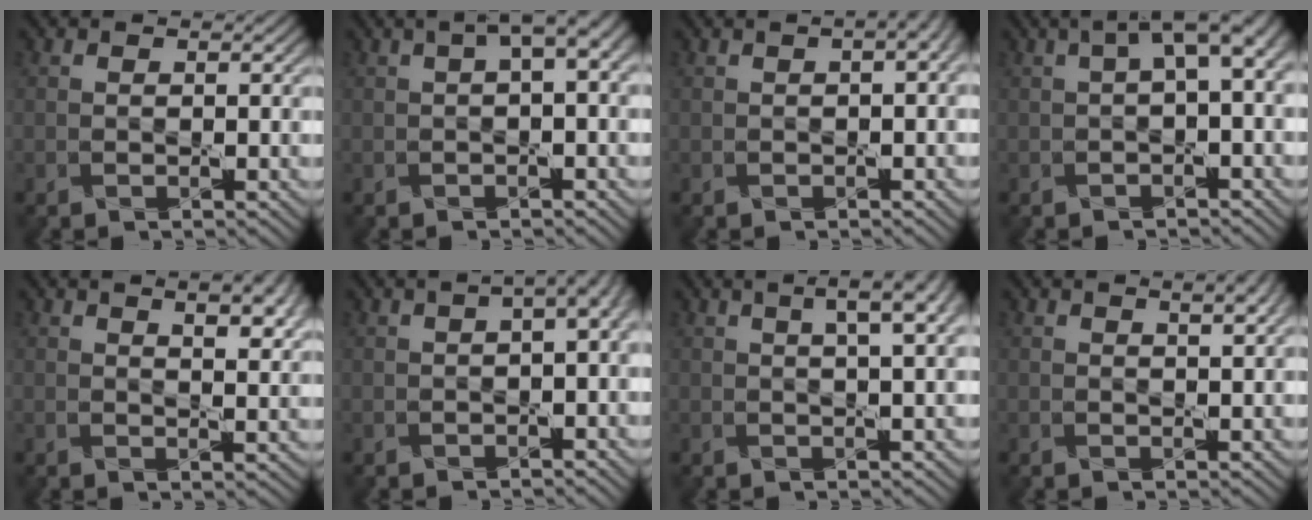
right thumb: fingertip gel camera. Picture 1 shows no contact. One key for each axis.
{"total": 3.6, "fx": 0.9, "fy": 0.8, "fz": 3.4, "tx": -0.049, "ty": 0.012, "tz": 0.013}
{"total": 4.1, "fx": 0.9, "fy": 1.7, "fz": 3.7, "tx": -0.044, "ty": 0.009, "tz": 0.009}
{"total": 4.9, "fx": 1.1, "fy": 1.4, "fz": 4.6, "tx": -0.064, "ty": 0.015, "tz": 0.015}
{"total": 5.9, "fx": 3.1, "fy": 2.0, "fz": 4.6, "tx": -0.064, "ty": 0.005, "tz": 0.046}
{"total": 4.3, "fx": 0.5, "fy": 1.4, "fz": 4.1, "tx": -0.054, "ty": 0.005, "tz": 0.010}
{"total": 5.6, "fx": 2.3, "fy": 1.2, "fz": 5.0, "tx": -0.064, "ty": 0.022, "tz": 0.028}
{"total": 2.8, "fx": 1.6, "fy": 0.6, "fz": 2.2, "tx": -0.028, "ty": 0.001, "tz": 0.019}